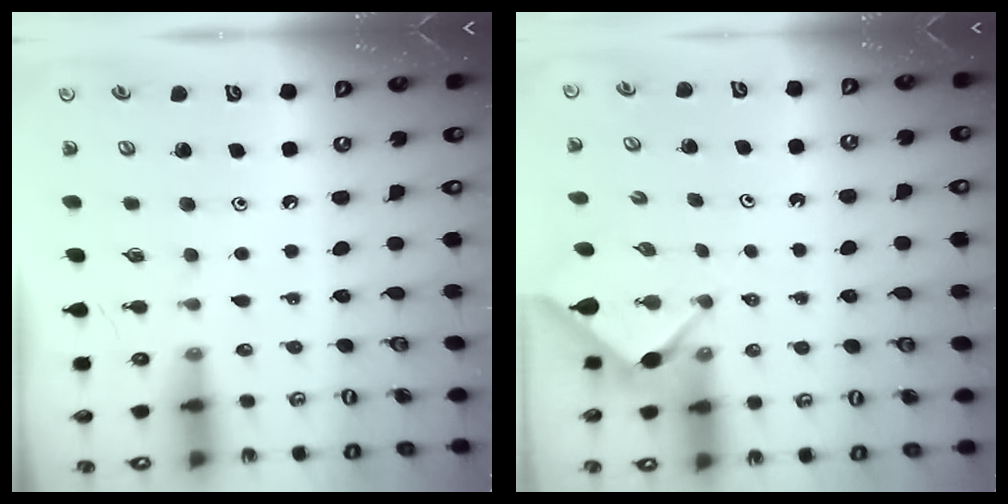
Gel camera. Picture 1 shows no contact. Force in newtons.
{"total": 2.9, "press": 2.9, "slide": 0.4}